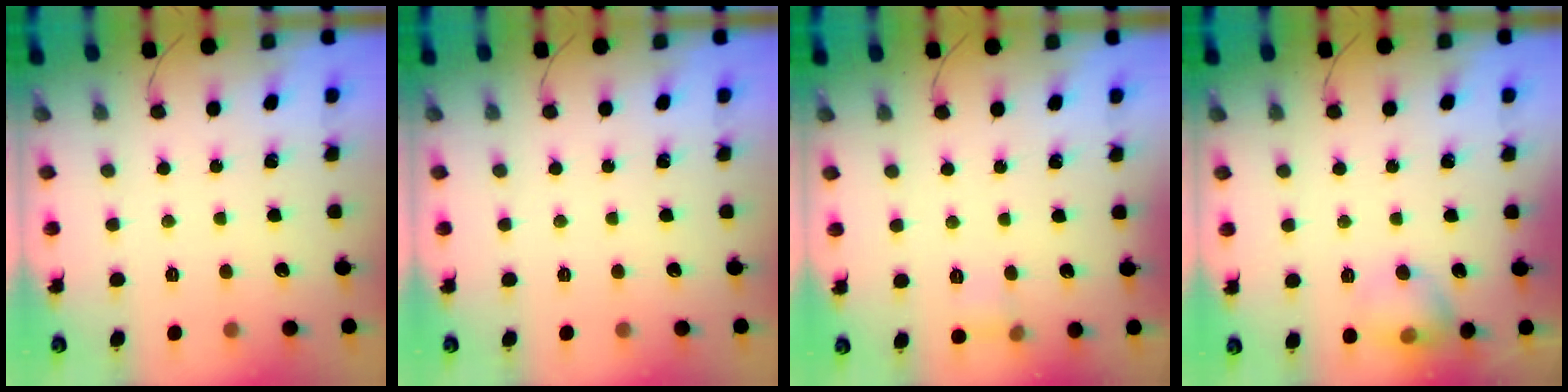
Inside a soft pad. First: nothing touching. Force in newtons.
{"total": 0.0}
{"total": 5.4, "press": 5.2, "slide": 1.5}
{"total": 9.0, "press": 8.9, "slide": 1.3}